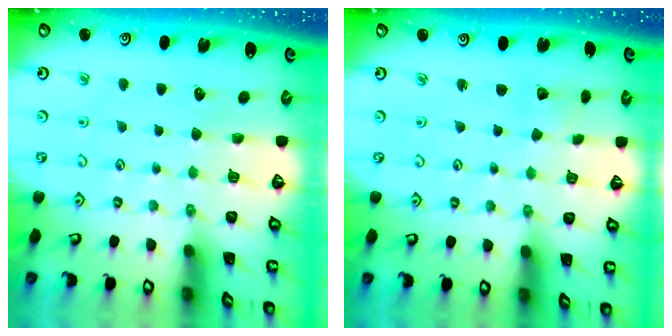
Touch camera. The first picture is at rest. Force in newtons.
{"total": 1.1, "press": 1.1, "slide": 0.1}